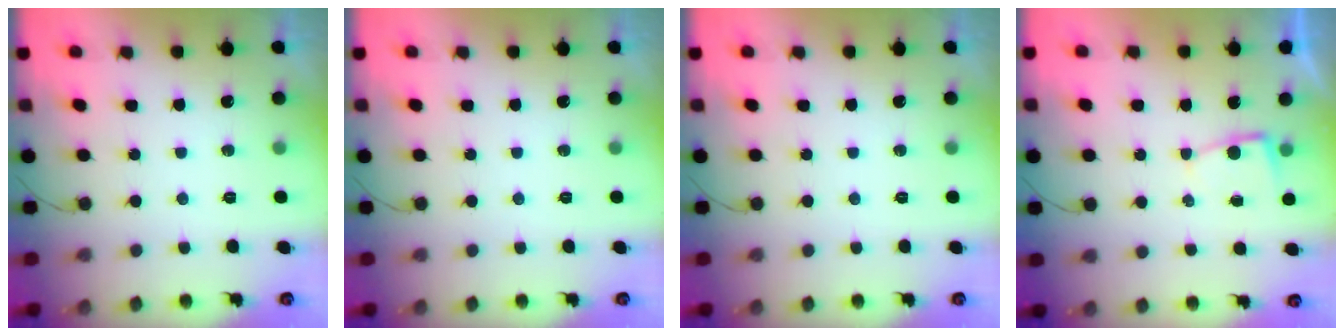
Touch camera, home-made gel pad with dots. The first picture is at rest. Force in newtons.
{"total": 0.0}
{"total": 0.0}
{"total": 2.4, "press": 2.4, "slide": 0.3}